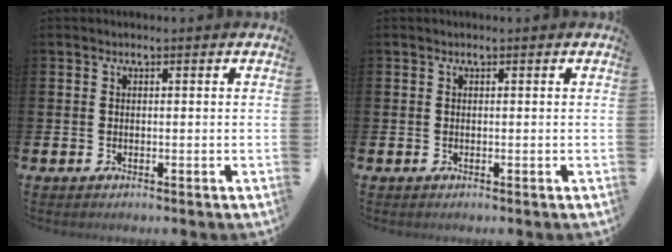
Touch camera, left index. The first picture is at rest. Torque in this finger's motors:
{"motor_torque": [-0.13, 0.20, 0.01, 0.01]}